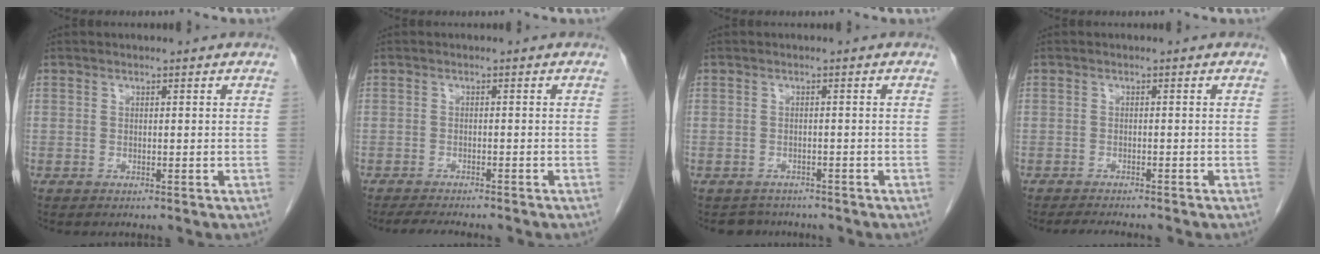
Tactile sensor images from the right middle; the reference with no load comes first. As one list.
[{"total": 6.6, "force": [-5.8, 0.9, 3.0], "torque": [-0.040, -0.011, -0.084]}, {"total": 2.9, "force": [-2.5, 1.4, -0.3], "torque": [0.000, 0.003, -0.038]}, {"total": 4.8, "force": [-4.3, 0.5, 2.0], "torque": [-0.024, -0.009, -0.060]}]